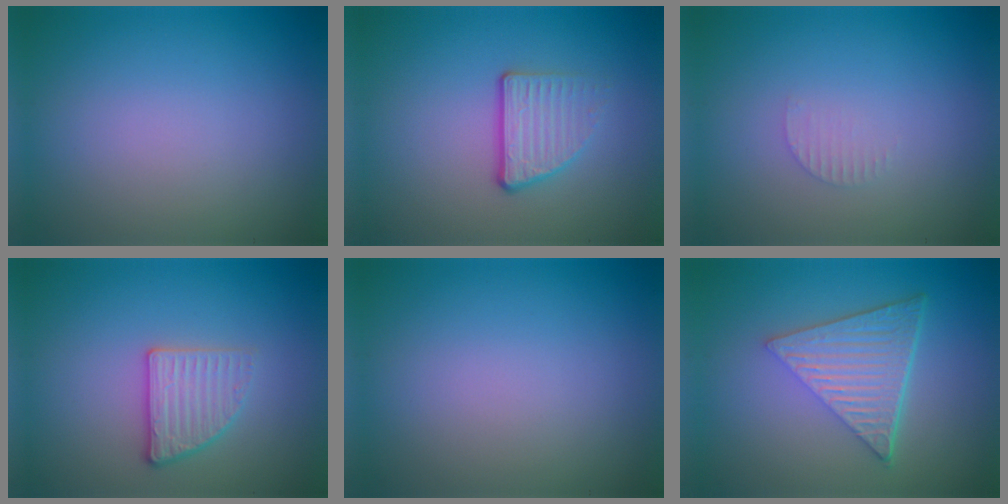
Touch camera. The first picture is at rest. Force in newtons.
{"total": 3.3, "press": 2.4, "slide": 2.3}
{"total": 0.8, "press": 0.8, "slide": 0.2}
{"total": 2.6, "press": 2.4, "slide": 1.0}
{"total": 0.0}
{"total": 6.8, "press": 4.5, "slide": 5.1}